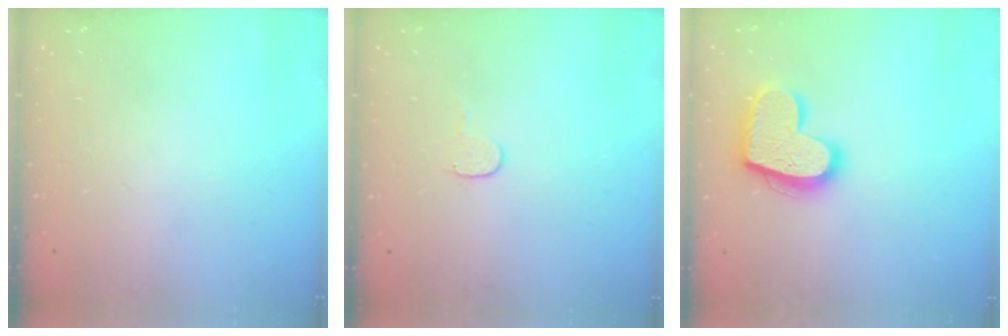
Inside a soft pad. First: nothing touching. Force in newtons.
{"total": 4.0, "press": 4.0, "slide": 0.4}
{"total": 17.4, "press": 17.3, "slide": 1.4}